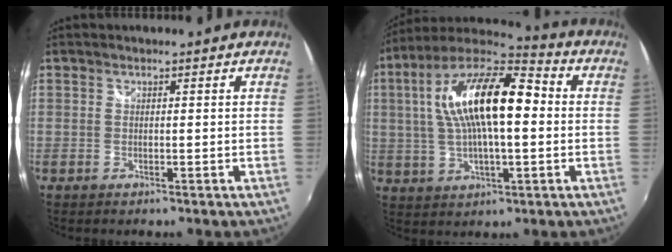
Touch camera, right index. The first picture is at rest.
{"total": 20.0, "force": [2.5, 7.4, 18.5], "torque": [-0.342, 0.022, 0.030]}